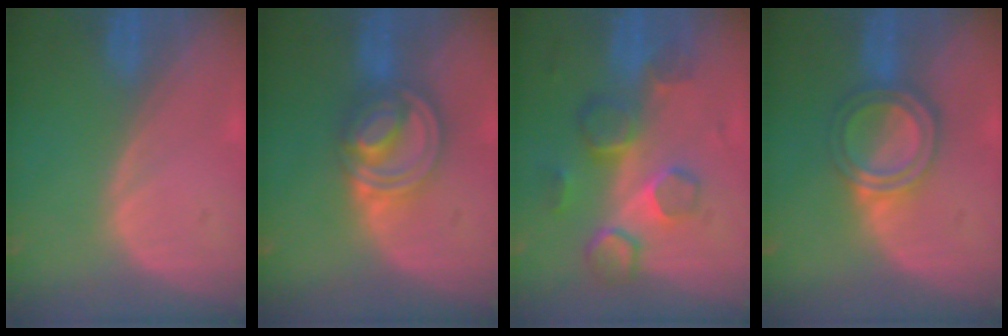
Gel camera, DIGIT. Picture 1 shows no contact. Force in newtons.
{"total": 8.2, "press": 6.9, "slide": 4.4}
{"total": 8.8, "press": 7.9, "slide": 3.7}
{"total": 6.0, "press": 5.4, "slide": 2.7}